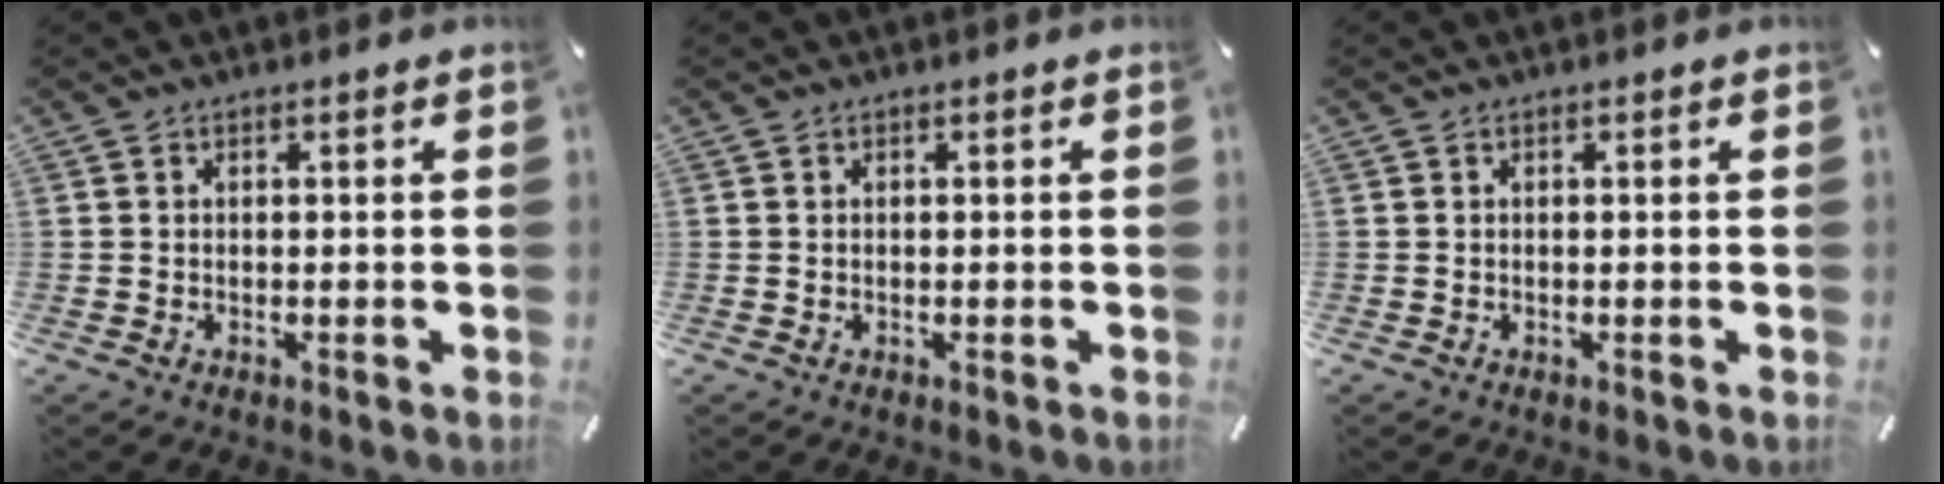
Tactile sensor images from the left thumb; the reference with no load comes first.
{"total": 0.0}
{"total": 0.0}